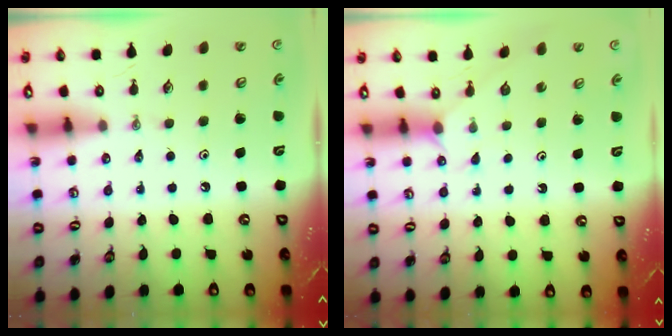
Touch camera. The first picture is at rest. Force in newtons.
{"total": 3.7, "press": 3.7, "slide": 0.4}